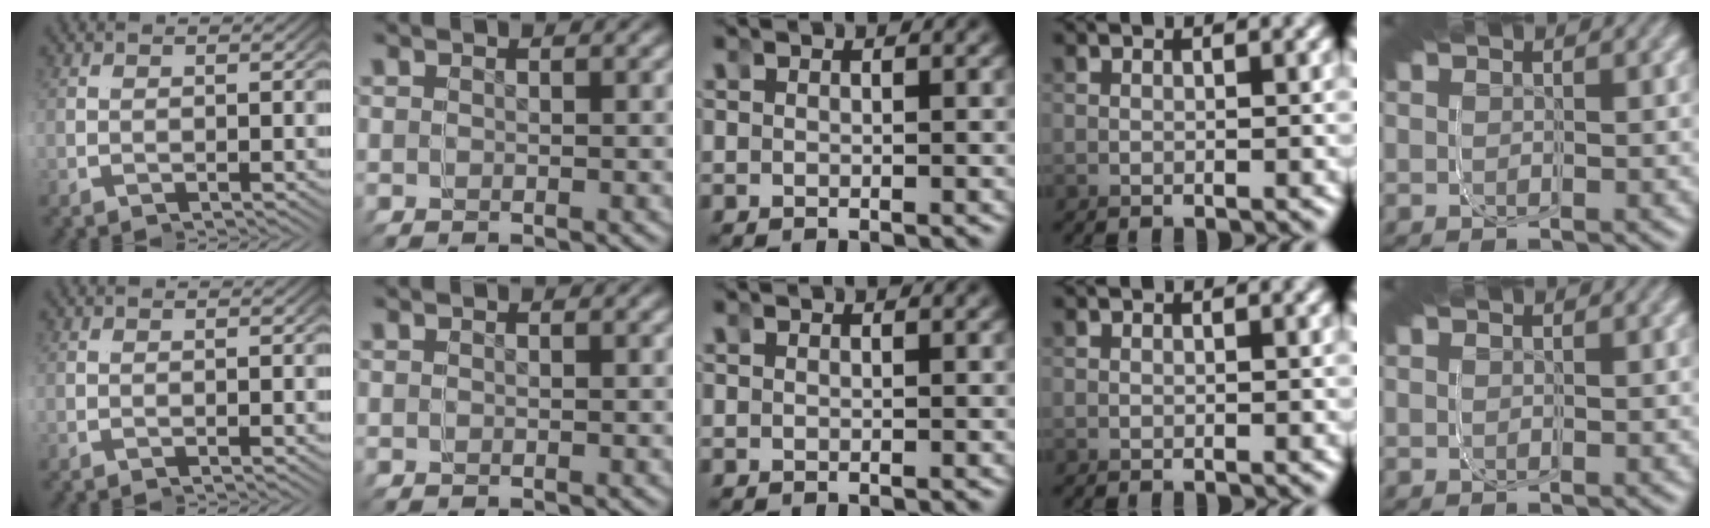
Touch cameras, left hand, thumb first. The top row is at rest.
{}